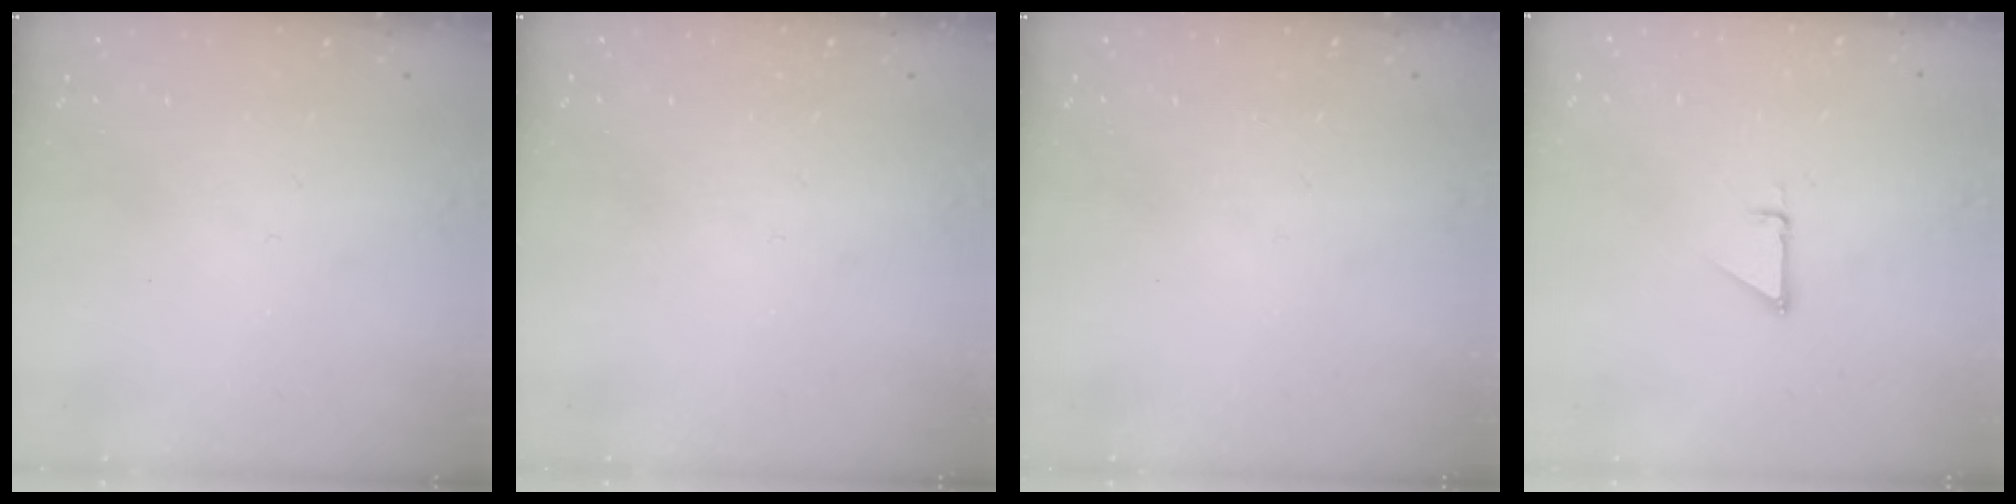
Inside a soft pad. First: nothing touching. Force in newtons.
{"total": 0.0}
{"total": 0.0}
{"total": 2.3, "press": 2.3, "slide": 0.1}